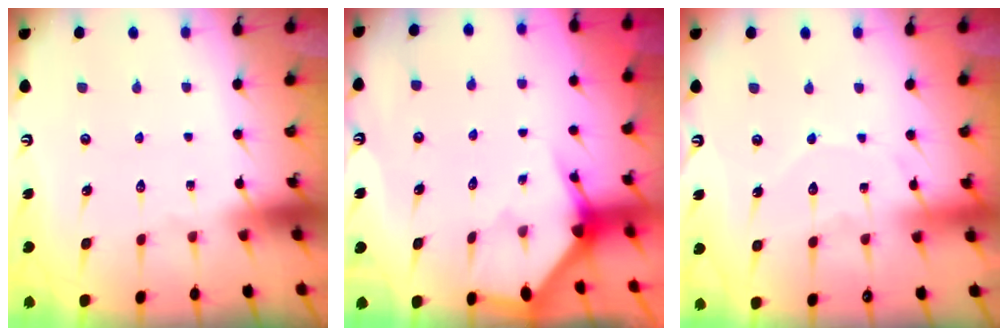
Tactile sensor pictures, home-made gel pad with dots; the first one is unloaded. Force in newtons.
{"total": 2.5, "press": 2.5, "slide": 0.2}
{"total": 6.6, "press": 6.6, "slide": 0.7}